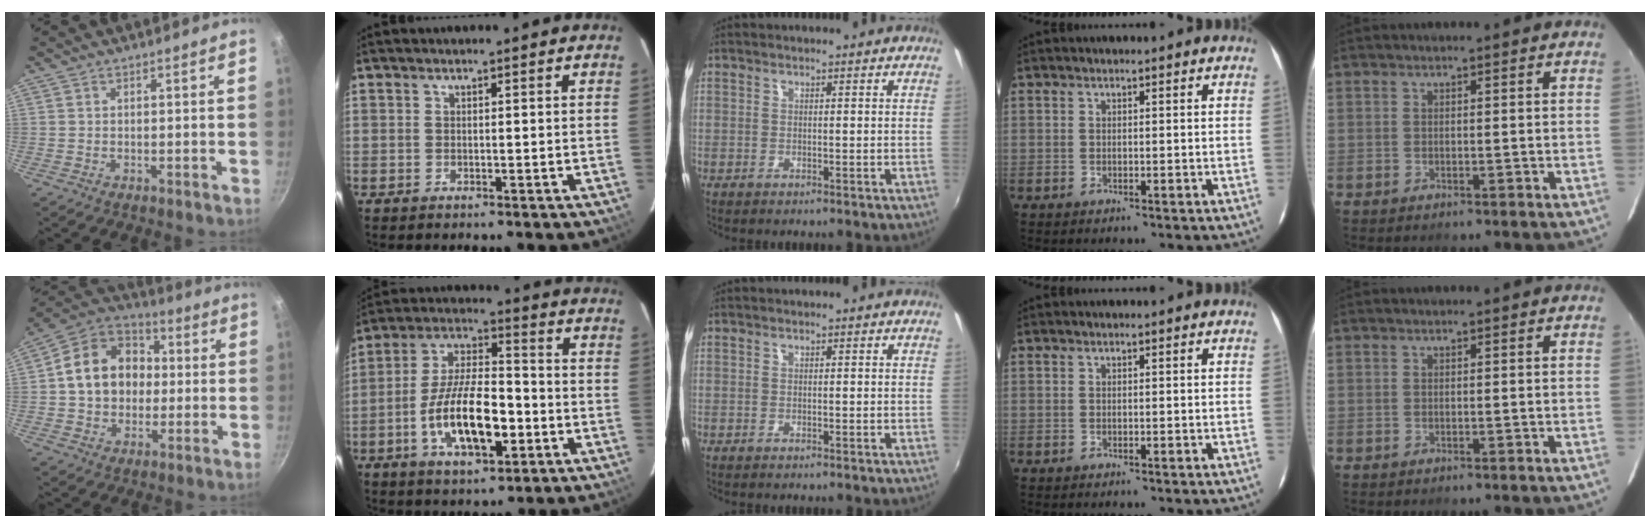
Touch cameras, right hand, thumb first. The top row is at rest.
{"thumb": {"total": 16.0, "force": [1.1, 12.8, 9.5], "torque": [-0.129, 0.030, 0.005]}, "index": {"total": 15.2, "force": [-4.7, 5.9, 13.2], "torque": [-0.258, 0.000, -0.080]}}